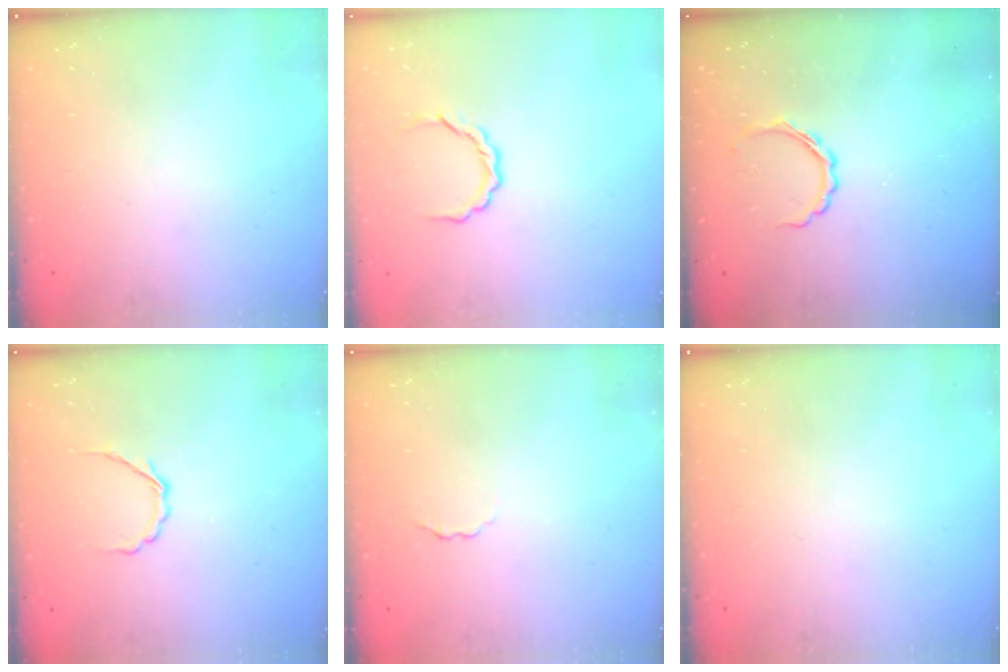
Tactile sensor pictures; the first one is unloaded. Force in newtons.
{"total": 3.4, "press": 3.4, "slide": 0.2}
{"total": 3.9, "press": 3.8, "slide": 0.7}
{"total": 3.1, "press": 3.0, "slide": 1.0}
{"total": 2.0, "press": 1.9, "slide": 0.6}
{"total": 0.0}